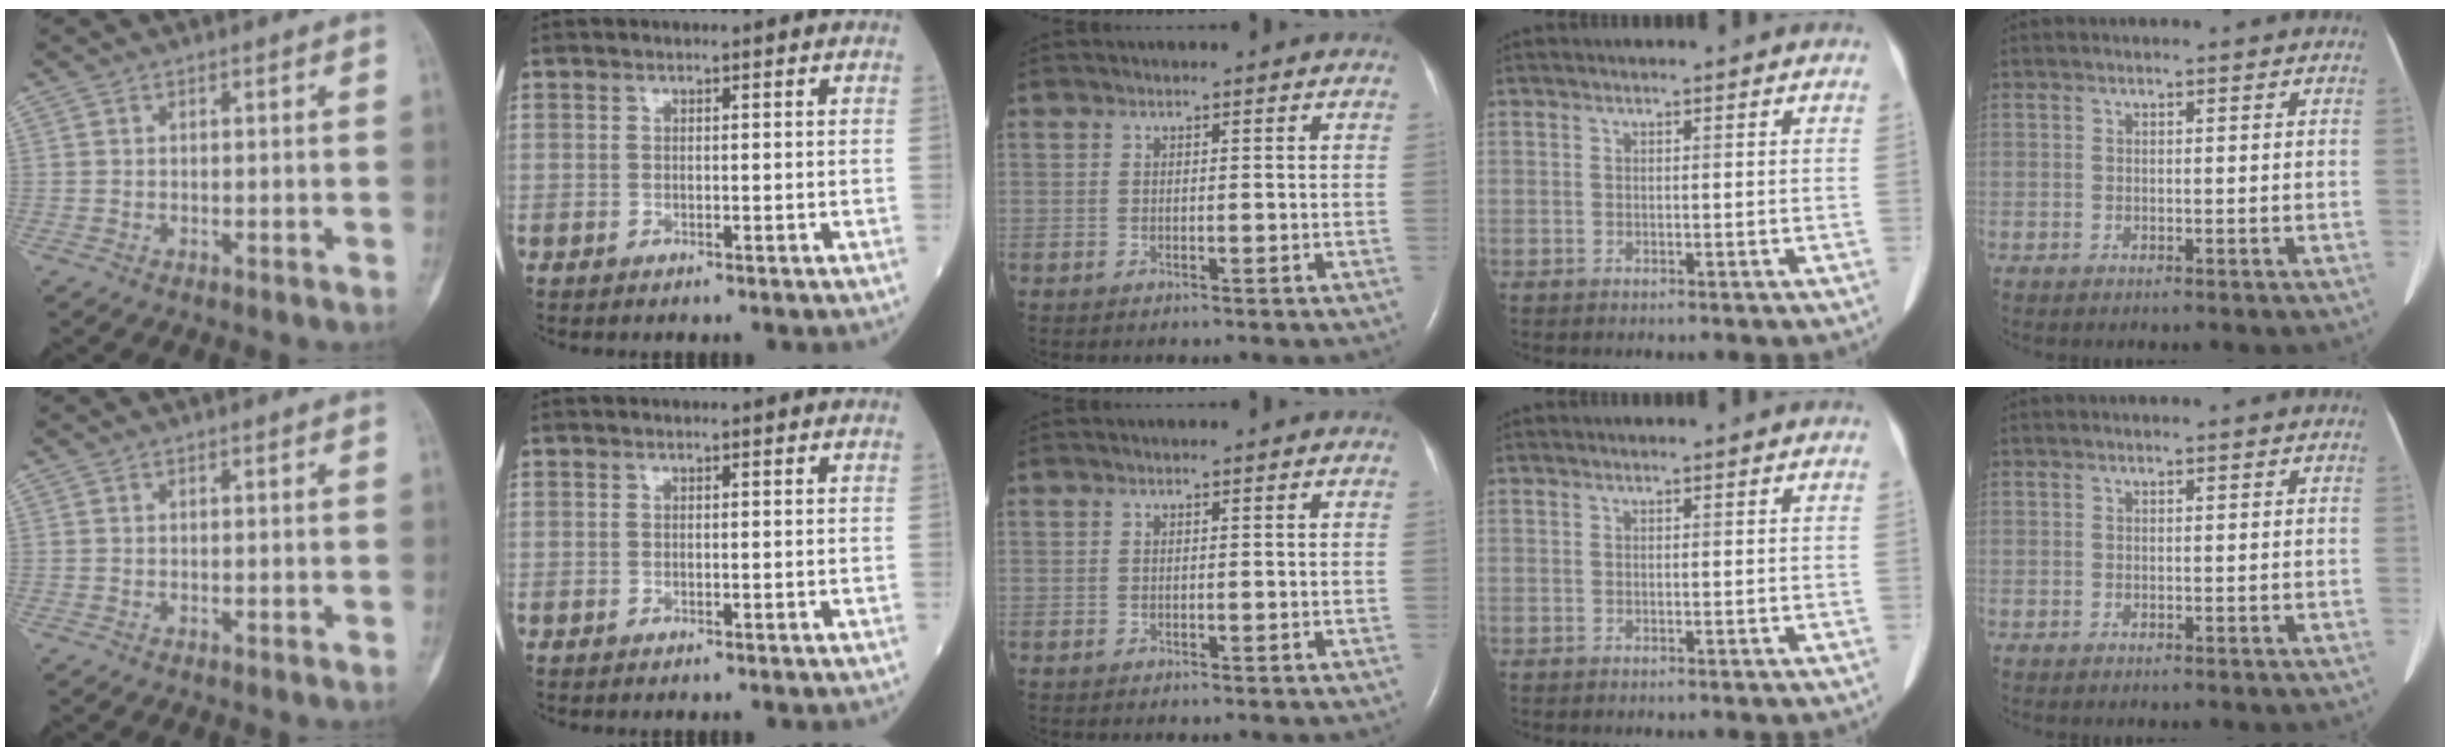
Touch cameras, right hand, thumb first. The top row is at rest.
{}